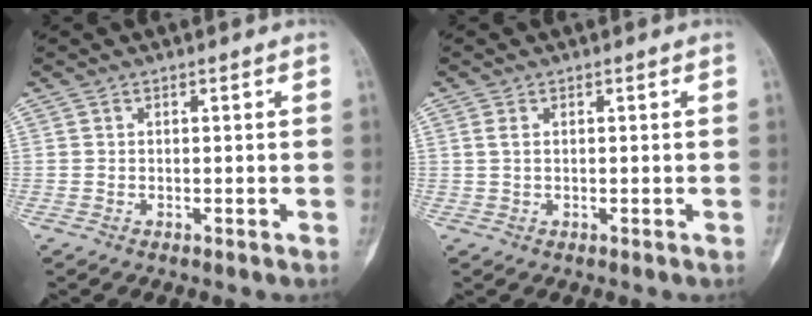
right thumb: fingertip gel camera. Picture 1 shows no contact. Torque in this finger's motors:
{"motor_torque": [-0.59, 0.04, 0.43, -0.02, 0.05]}